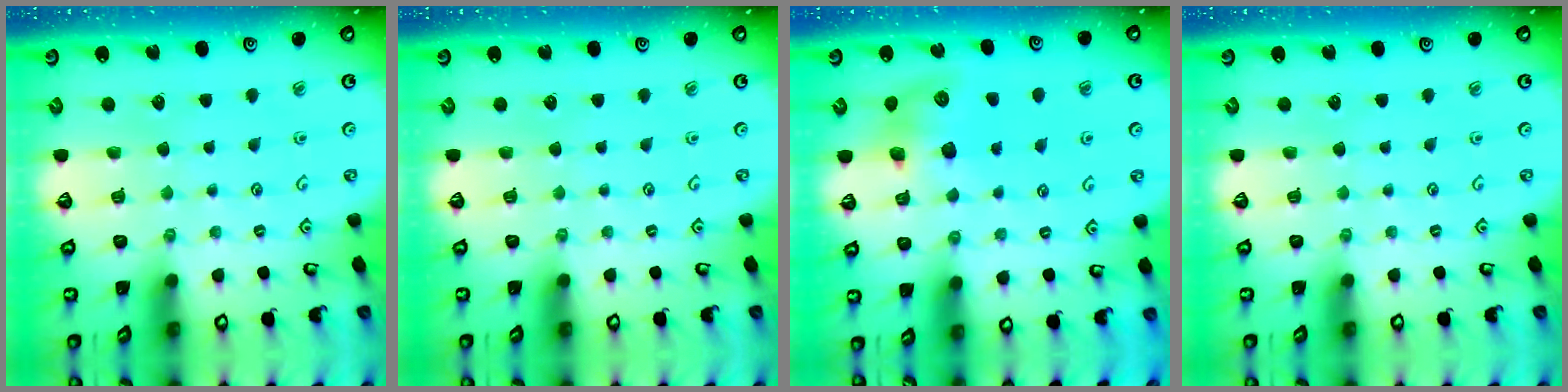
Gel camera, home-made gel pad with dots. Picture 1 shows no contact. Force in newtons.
{"total": 0.0}
{"total": 8.2, "press": 8.1, "slide": 1.2}
{"total": 0.0}